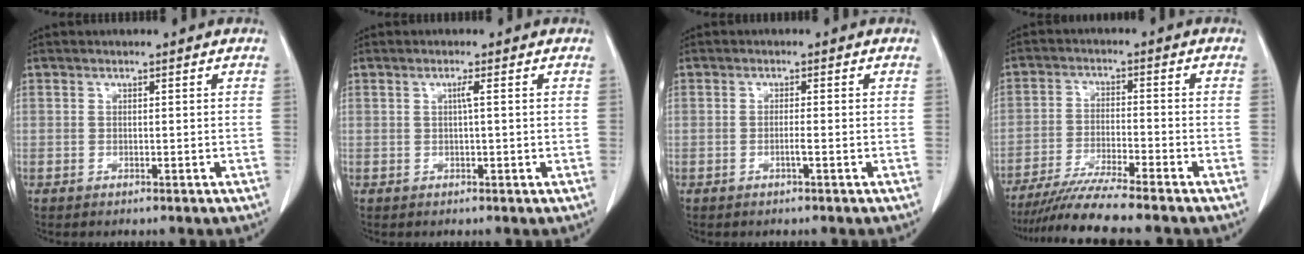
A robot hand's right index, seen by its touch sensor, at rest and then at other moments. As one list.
[{"total": 1.3, "force": [0.3, -0.2, 1.2], "torque": [-0.021, 0.002, 0.005]}, {"total": 1.1, "force": [-0.5, -0.2, 1.0], "torque": [-0.017, 0.001, -0.009]}, {"total": 8.3, "force": [-7.3, -1.6, 3.6], "torque": [-0.058, -0.025, -0.132]}]